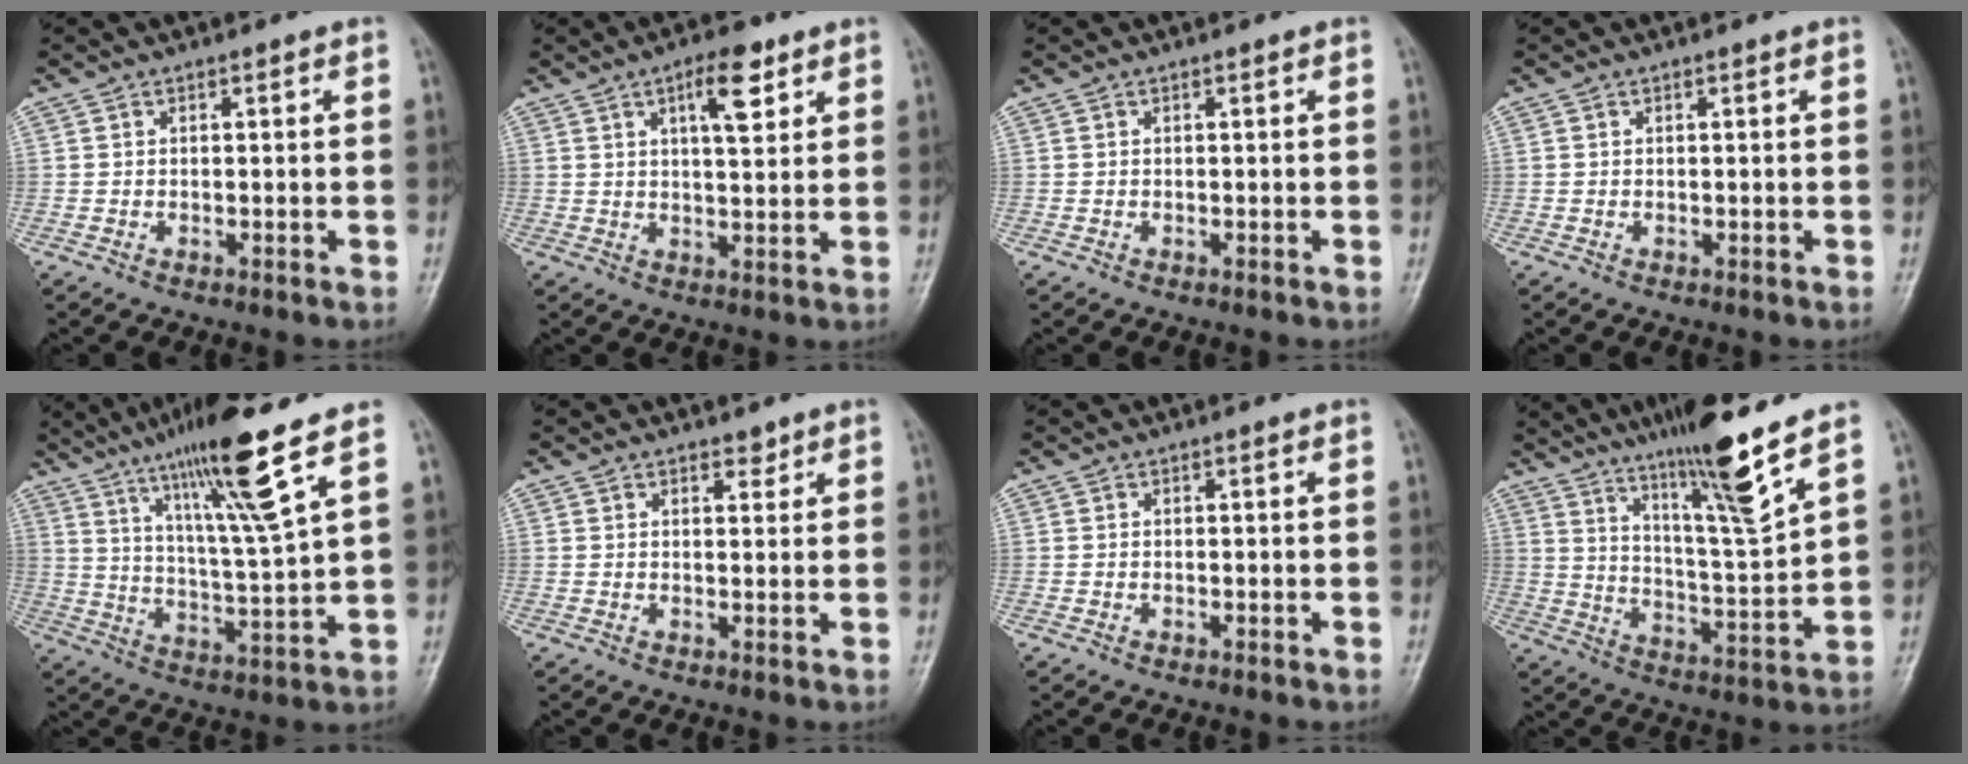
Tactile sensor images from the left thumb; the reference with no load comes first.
{"total": 7.3, "force": [3.7, 2.6, 5.7], "torque": [-0.075, -0.017, 0.054]}
{"total": 0.0}
{"total": 0.0}
{"total": 15.6, "force": [9.4, 0.3, 12.5], "torque": [-0.214, -0.049, 0.166]}
{"total": 1.9, "force": [1.4, 1.0, 0.8], "torque": [0.001, -0.009, 0.019]}
{"total": 0.0}
{"total": 14.7, "force": [10.1, 0.3, 10.7], "torque": [-0.176, -0.067, 0.176]}